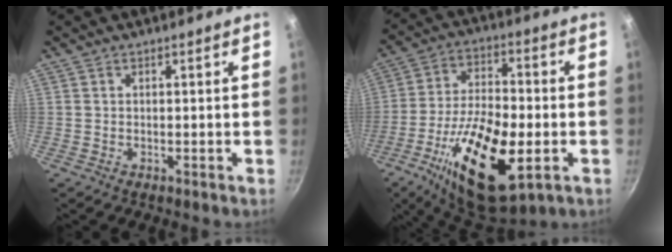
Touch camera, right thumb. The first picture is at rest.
{"total": 22.3, "force": [-7.0, 10.0, 18.7], "torque": [-0.323, 0.015, -0.115]}